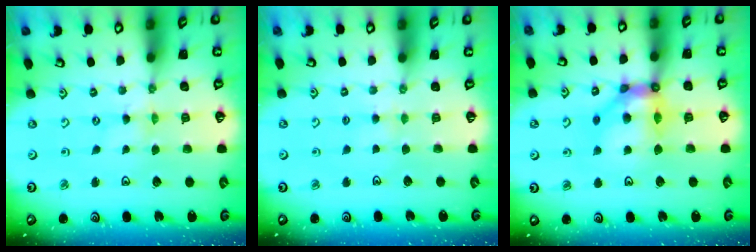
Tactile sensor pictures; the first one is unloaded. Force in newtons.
{"total": 3.2, "press": 3.2, "slide": 0.5}
{"total": 11.2, "press": 11.0, "slide": 2.1}